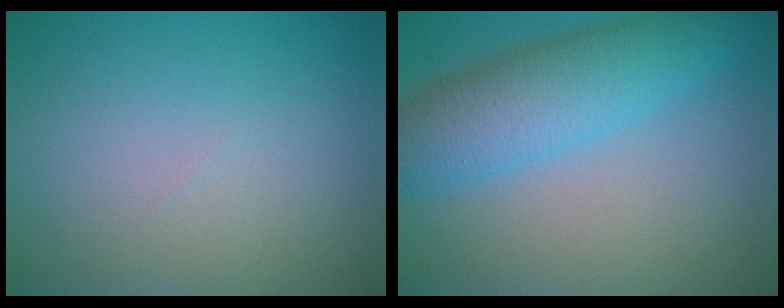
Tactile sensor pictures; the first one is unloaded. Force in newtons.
{"total": 6.5, "press": 6.5, "slide": 0.2}